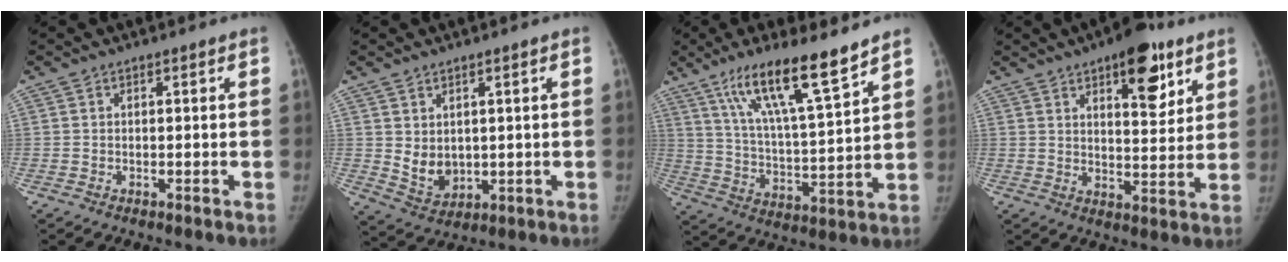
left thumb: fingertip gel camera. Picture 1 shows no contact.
{"total": 5.8, "force": [1.2, 4.2, 3.8], "torque": [-0.048, -0.021, 0.040]}
{"total": 16.1, "force": [11.0, 2.1, 11.5], "torque": [-0.192, -0.058, 0.199]}
{"total": 12.8, "force": [7.1, 5.3, 9.2], "torque": [-0.091, -0.033, 0.099]}